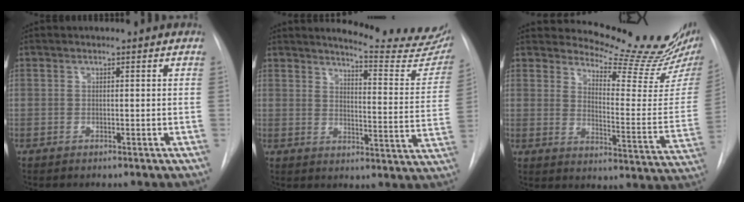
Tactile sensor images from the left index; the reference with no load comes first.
{"total": 19.3, "force": [17.8, 2.2, 7.1], "torque": [-0.082, -0.100, 0.200]}
{"total": 16.5, "force": [15.8, 0.2, 4.9], "torque": [-0.071, -0.124, 0.189]}